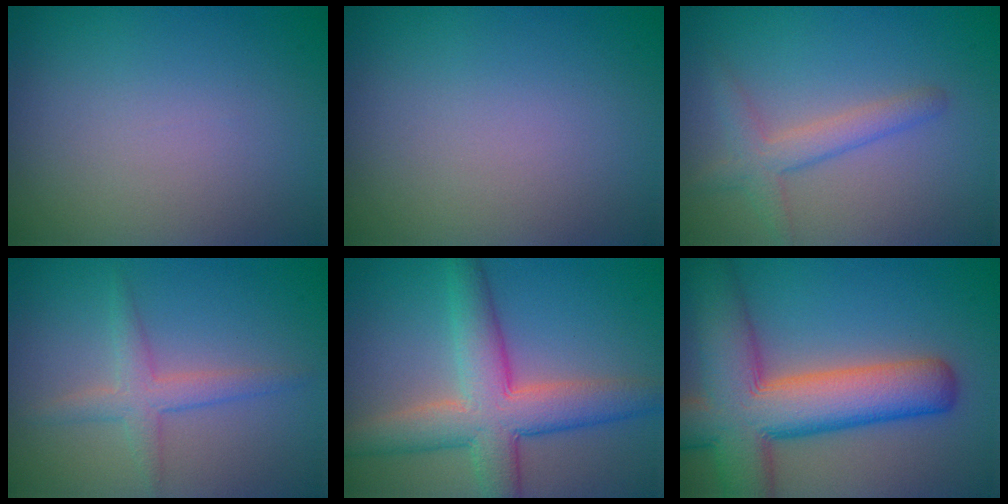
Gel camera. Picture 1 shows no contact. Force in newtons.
{"total": 0.0}
{"total": 2.7, "press": 2.6, "slide": 0.1}
{"total": 2.5, "press": 2.5, "slide": 0.0}
{"total": 7.2, "press": 7.2, "slide": 0.2}
{"total": 11.9, "press": 11.9, "slide": 0.6}